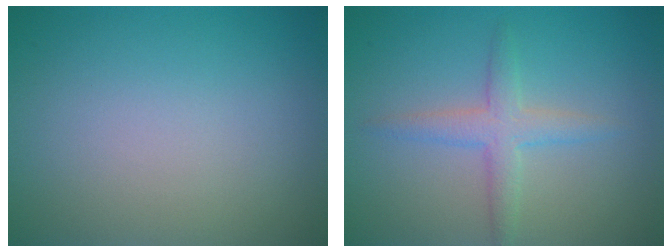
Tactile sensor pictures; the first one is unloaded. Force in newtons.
{"total": 2.7, "press": 2.7, "slide": 0.0}